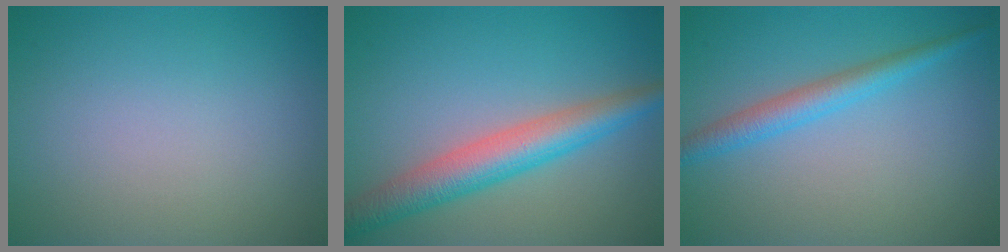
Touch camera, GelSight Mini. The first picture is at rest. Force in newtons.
{"total": 5.3, "press": 5.3, "slide": 0.2}
{"total": 2.7, "press": 2.7, "slide": 0.2}